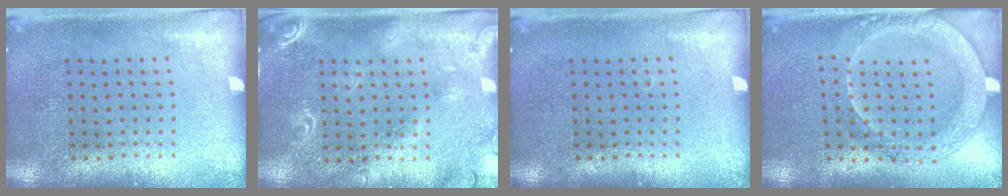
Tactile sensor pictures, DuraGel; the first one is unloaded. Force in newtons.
{"total": 2.1, "press": 1.9, "slide": 0.7}
{"total": 0.0}
{"total": 1.9, "press": 1.8, "slide": 0.6}